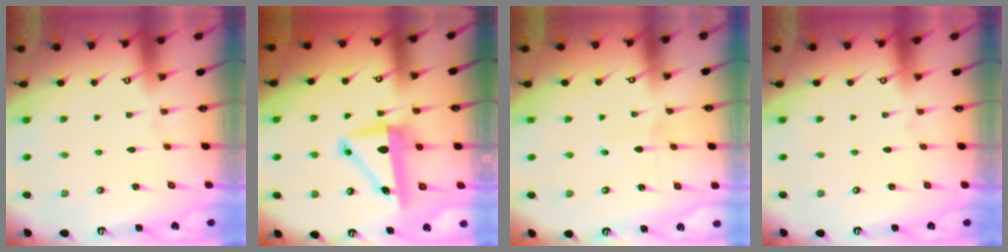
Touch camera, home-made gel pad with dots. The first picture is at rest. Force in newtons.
{"total": 8.6, "press": 8.4, "slide": 2.0}
{"total": 3.0, "press": 2.9, "slide": 0.3}
{"total": 0.0}